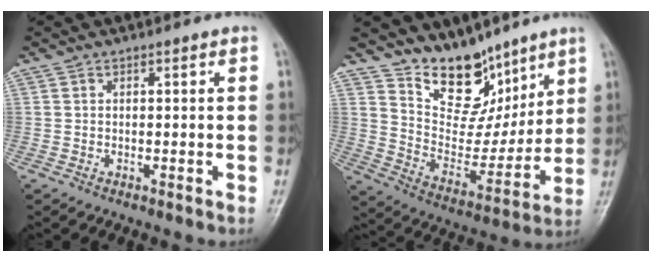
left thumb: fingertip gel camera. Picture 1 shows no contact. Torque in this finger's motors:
{"motor_torque": [1.77, 0.82, 1.06, -0.96, 0.02]}